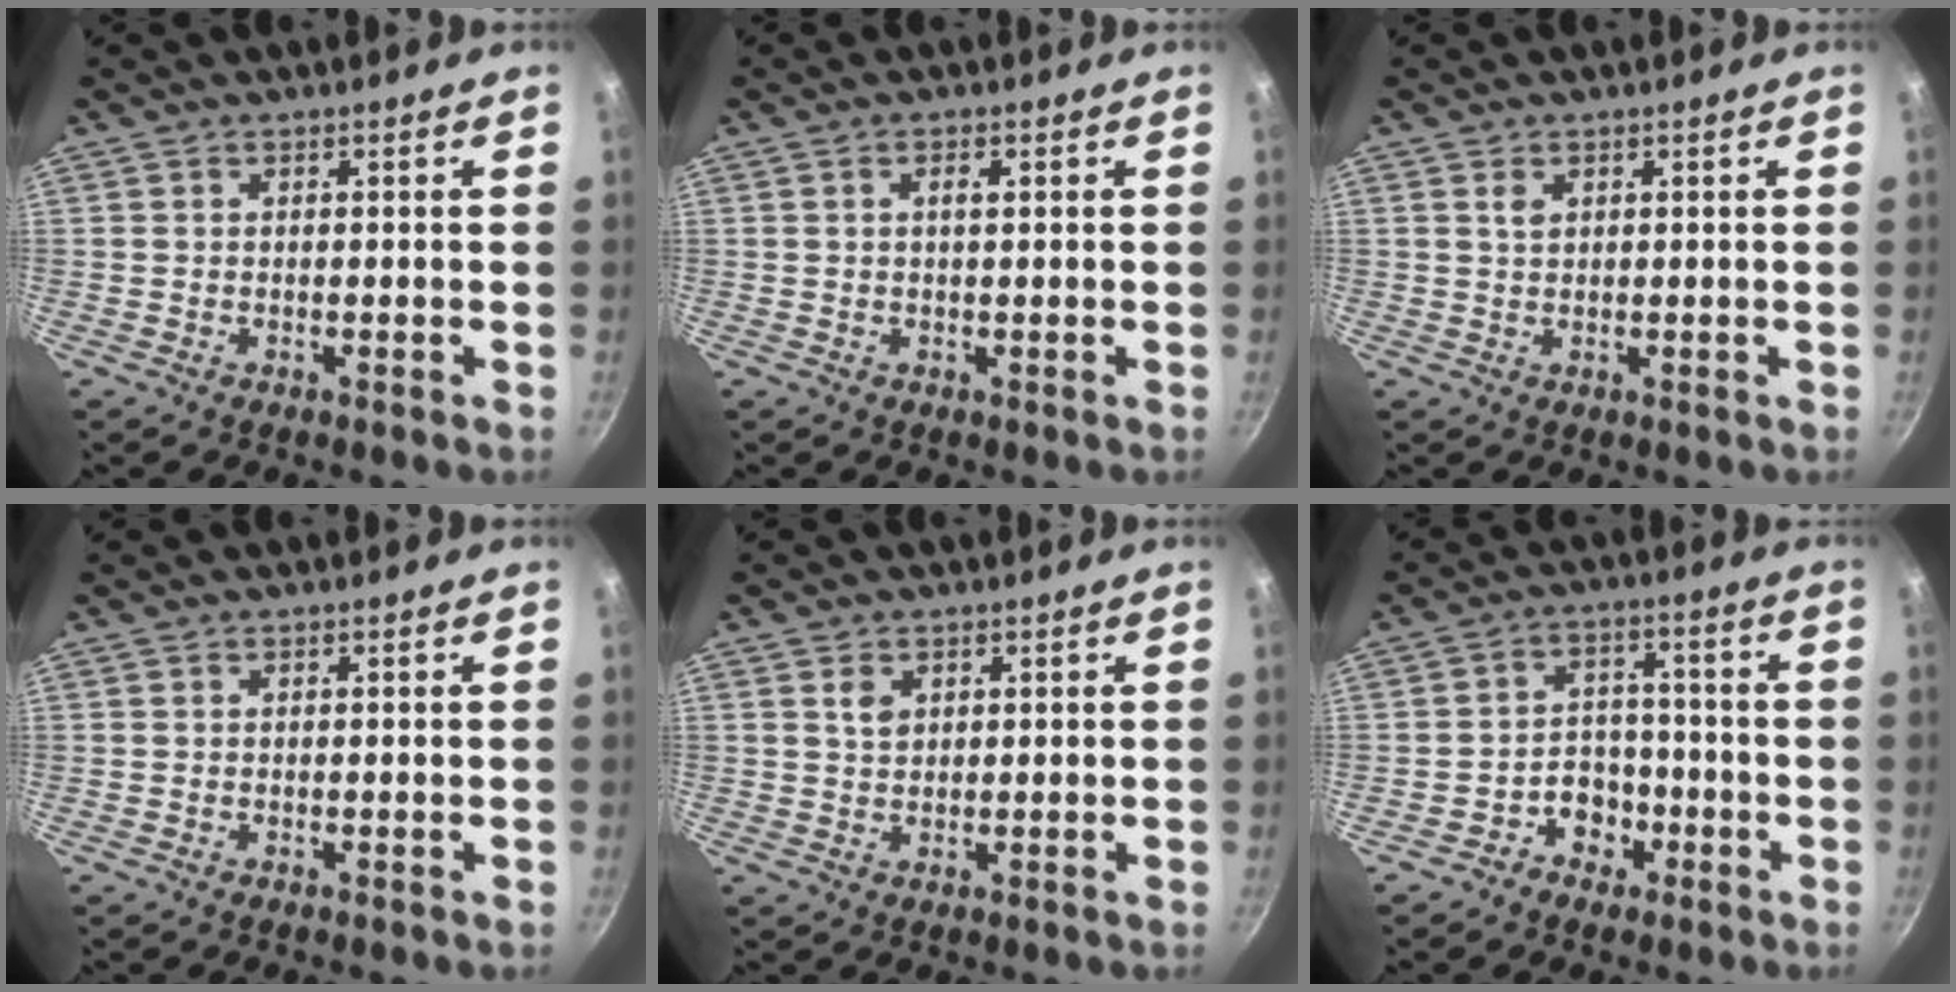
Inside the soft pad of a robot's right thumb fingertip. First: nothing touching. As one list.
[{"total": 1.4, "force": [0.4, 0.3, 1.3], "torque": [-0.022, 0.002, 0.007]}, {"total": 1.5, "force": [0.7, 1.0, 1.0], "torque": [-0.016, -0.002, 0.014]}, {"total": 0.0}, {"total": 2.4, "force": [1.0, 1.8, 1.4], "torque": [-0.018, -0.003, 0.020]}, {"total": 6.2, "force": [-3.1, 5.0, 2.1], "torque": [0.004, 0.039, -0.047]}]